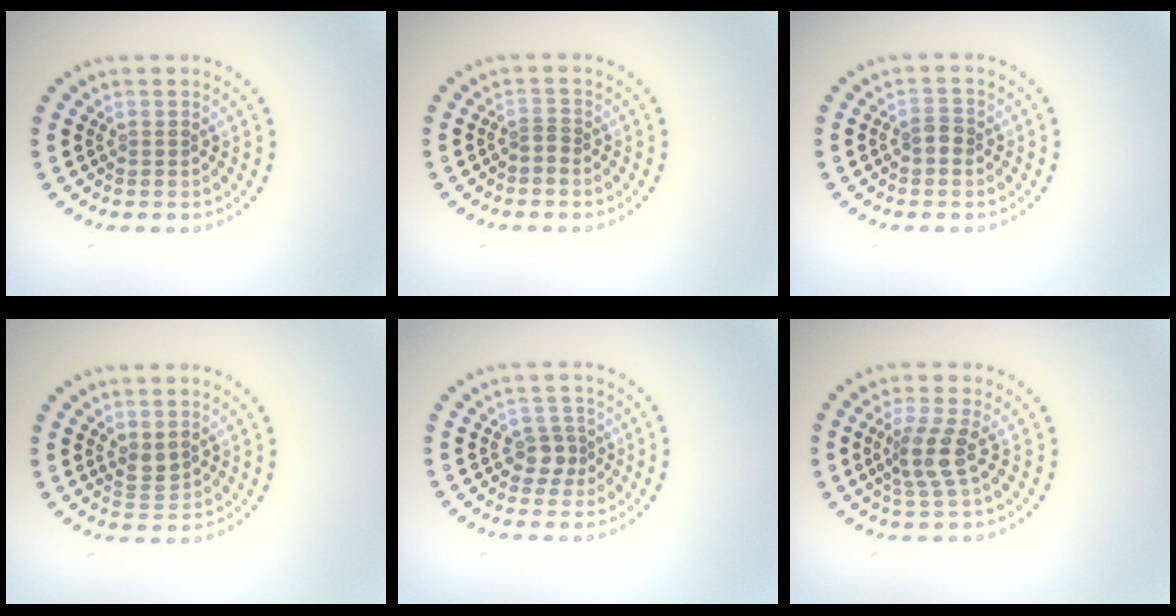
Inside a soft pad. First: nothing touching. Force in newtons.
{"total": 0.8, "press": 0.4, "slide": 0.6}
{"total": 1.2, "press": 1.2, "slide": 0.3}
{"total": 1.6, "press": 1.4, "slide": 0.7}
{"total": 2.1, "press": 1.7, "slide": 1.1}
{"total": 2.8, "press": 2.2, "slide": 1.8}